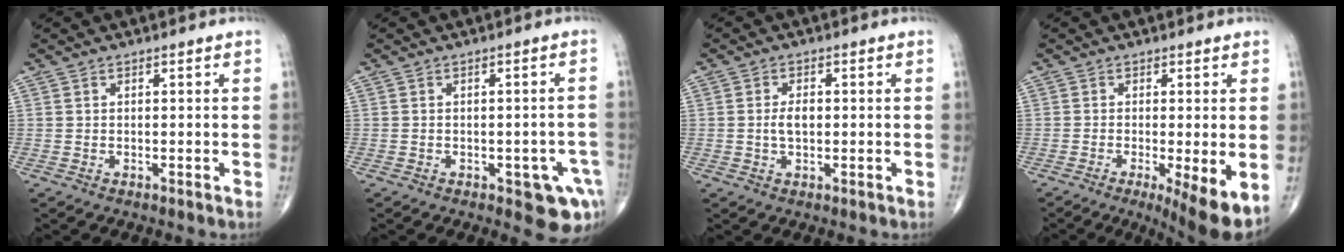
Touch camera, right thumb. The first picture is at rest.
{"total": 7.2, "force": [-3.2, 3.1, 5.7], "torque": [-0.046, 0.011, -0.033]}
{"total": 3.2, "force": [-0.1, 1.8, 2.6], "torque": [-0.050, 0.004, -0.003]}
{"total": 8.9, "force": [-2.9, 1.9, 8.2], "torque": [-0.123, -0.022, -0.043]}